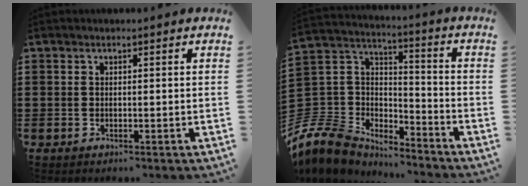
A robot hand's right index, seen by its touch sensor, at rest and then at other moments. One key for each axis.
{"total": 9.4, "fx": -7.5, "fy": 5.4, "fz": 2.0, "tx": -0.098, "ty": -0.001, "tz": -0.154}